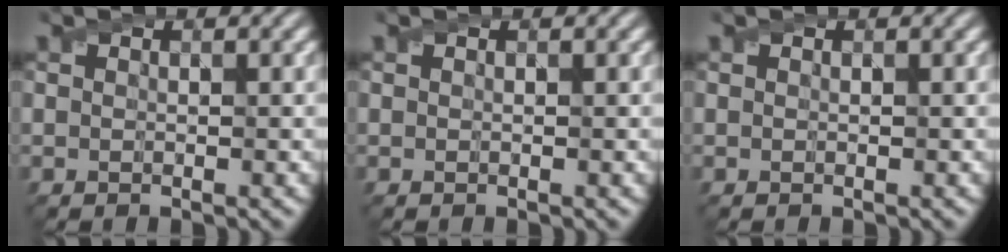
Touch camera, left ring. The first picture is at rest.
{"total": 0.0}
{"total": 0.0}